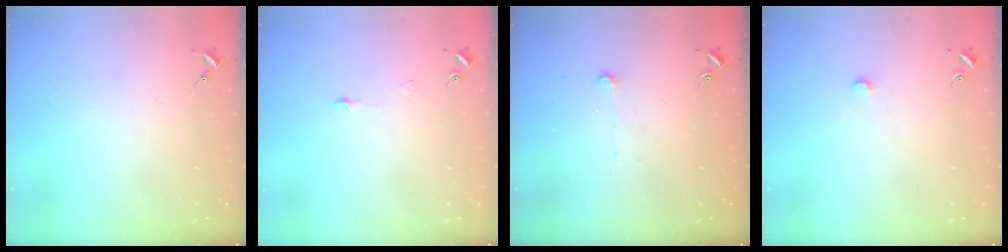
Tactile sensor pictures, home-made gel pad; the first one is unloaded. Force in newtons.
{"total": 3.4, "press": 3.4, "slide": 0.3}
{"total": 3.7, "press": 3.7, "slide": 0.3}
{"total": 3.5, "press": 3.5, "slide": 0.3}